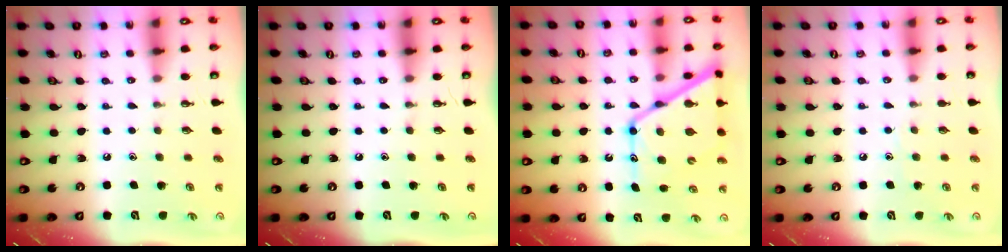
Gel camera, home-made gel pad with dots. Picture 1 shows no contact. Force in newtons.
{"total": 0.0}
{"total": 18.1, "press": 18.1, "slide": 1.6}
{"total": 4.5, "press": 4.5, "slide": 0.5}